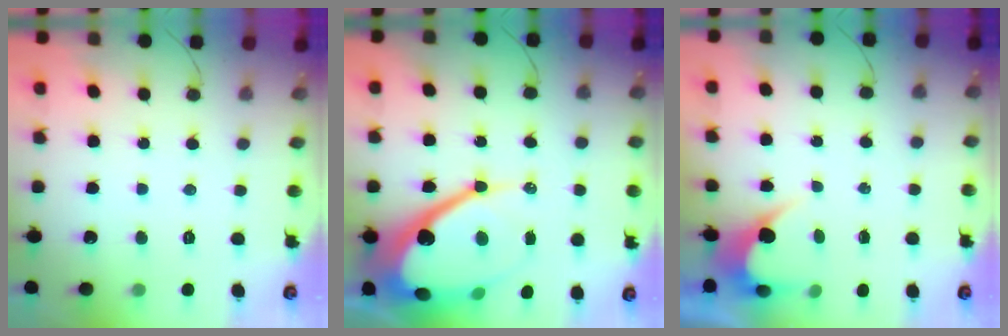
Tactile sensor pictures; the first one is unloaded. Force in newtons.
{"total": 23.6, "press": 23.5, "slide": 1.9}
{"total": 3.6, "press": 3.6, "slide": 0.2}